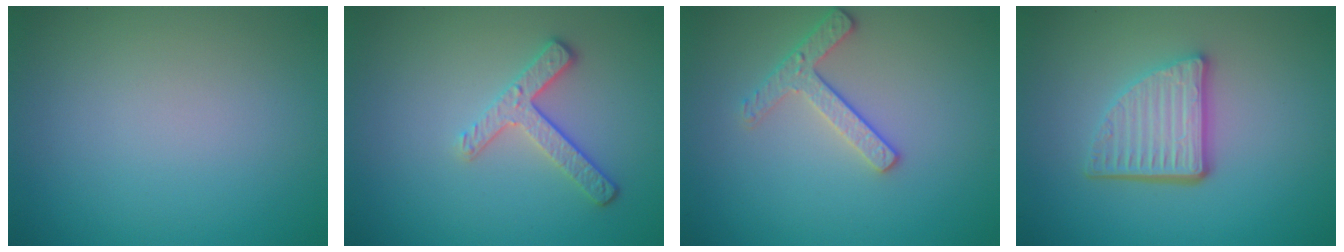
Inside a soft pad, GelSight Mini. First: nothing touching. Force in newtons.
{"total": 2.7, "press": 2.3, "slide": 1.5}
{"total": 2.4, "press": 2.3, "slide": 0.8}
{"total": 4.6, "press": 3.4, "slide": 3.1}